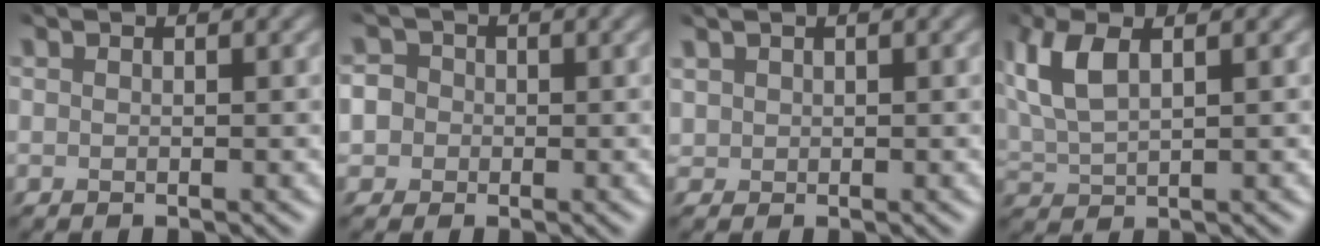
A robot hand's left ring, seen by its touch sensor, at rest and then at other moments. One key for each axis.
{"total": 2.6, "fx": -0.4, "fy": 2.6, "fz": 0.6, "tx": -0.018, "ty": 0.010, "tz": -0.009}
{"total": 0.6, "fx": 0.5, "fy": 0.1, "fz": -0.2, "tx": -0.003, "ty": 0.004, "tz": 0.020}
{"total": 4.3, "fx": 1.3, "fy": 2.0, "fz": 3.6, "tx": -0.094, "ty": 0.011, "tz": 0.035}